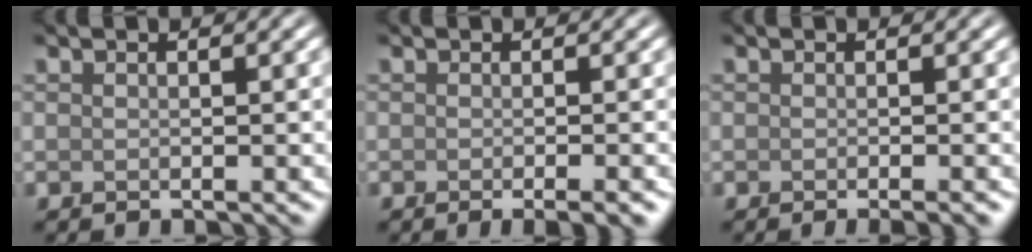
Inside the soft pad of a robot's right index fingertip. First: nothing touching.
{"total": 2.3, "force": [-1.2, 0.5, 1.9], "torque": [-0.019, -0.002, -0.016]}
{"total": 1.5, "force": [-0.7, 0.3, 1.2], "torque": [-0.013, -0.005, -0.008]}